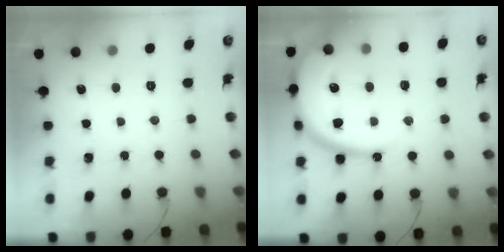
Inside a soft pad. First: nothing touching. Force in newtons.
{"total": 17.9, "press": 17.9, "slide": 1.3}